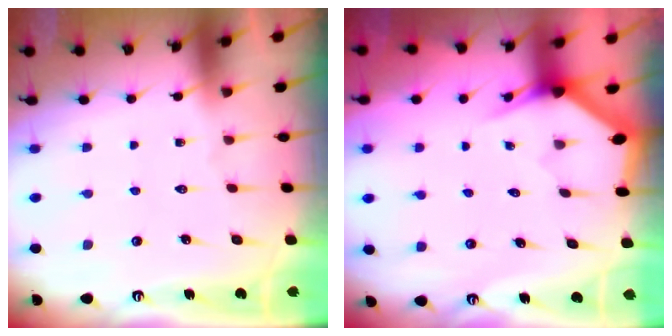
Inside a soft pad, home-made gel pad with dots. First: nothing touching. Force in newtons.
{"total": 3.0, "press": 3.0, "slide": 0.1}